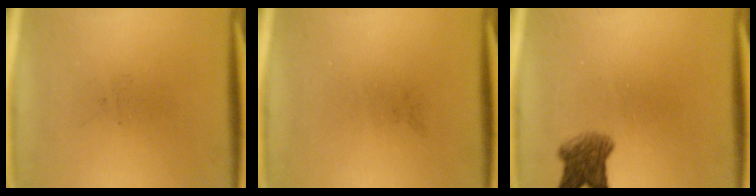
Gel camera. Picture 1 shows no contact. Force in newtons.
{"total": 0.0}
{"total": 4.8}